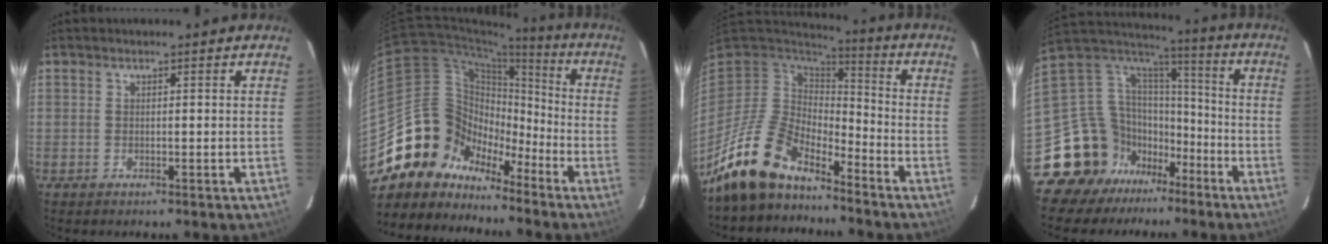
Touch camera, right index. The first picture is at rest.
{"total": 14.9, "force": [-10.6, 10.1, 2.8], "torque": [-0.057, 0.060, -0.195]}
{"total": 14.3, "force": [-11.7, 5.5, 6.0], "torque": [-0.131, -0.003, -0.218]}
{"total": 18.4, "force": [-12.4, 12.8, 4.5], "torque": [-0.120, 0.054, -0.211]}